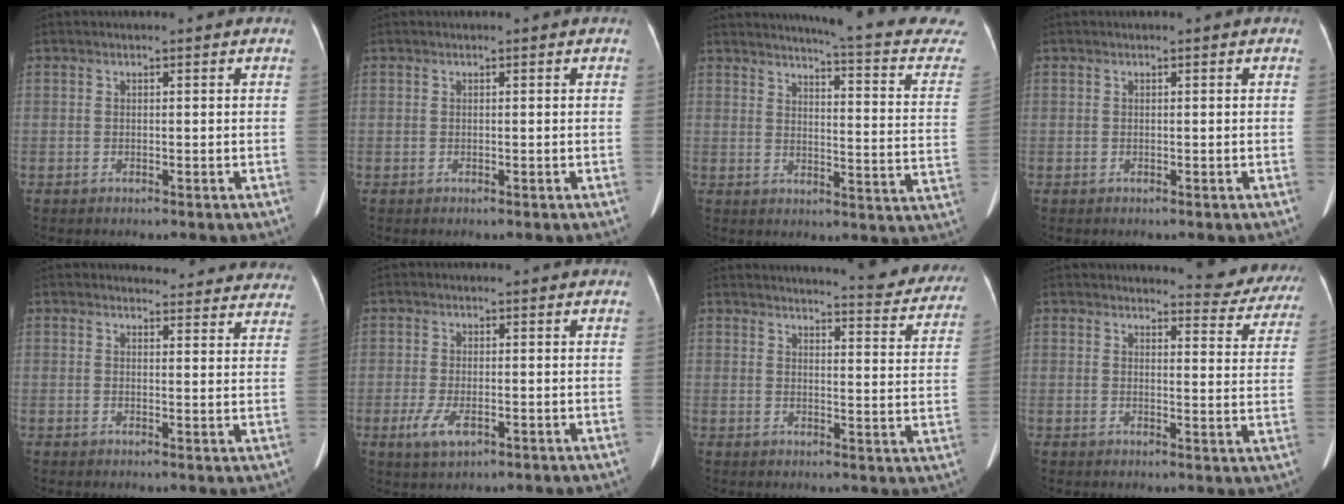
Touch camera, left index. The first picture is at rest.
{"total": 0.0}
{"total": 17.3, "force": [15.9, 0.7, 6.8], "torque": [-0.083, -0.083, 0.164]}
{"total": 0.0}
{"total": 14.2, "force": [13.6, 3.8, 1.6], "torque": [0.019, -0.035, 0.126]}
{"total": 4.2, "force": [-1.7, 1.8, 3.4], "torque": [-0.078, -0.008, -0.024]}
{"total": 15.3, "force": [14.6, 1.6, 4.2], "torque": [-0.033, -0.068, 0.146]}
{"total": 10.3, "force": [10.0, 2.0, 1.6], "torque": [0.006, -0.044, 0.088]}